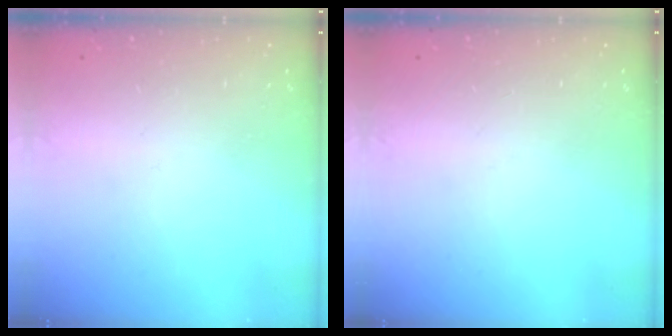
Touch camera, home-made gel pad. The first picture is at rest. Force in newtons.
{"total": 0.0}